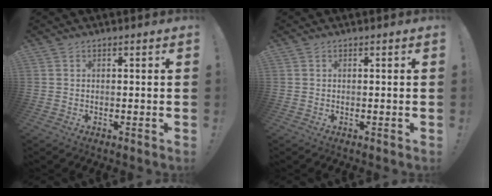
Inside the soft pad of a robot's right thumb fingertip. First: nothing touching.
{"total": 0.0}